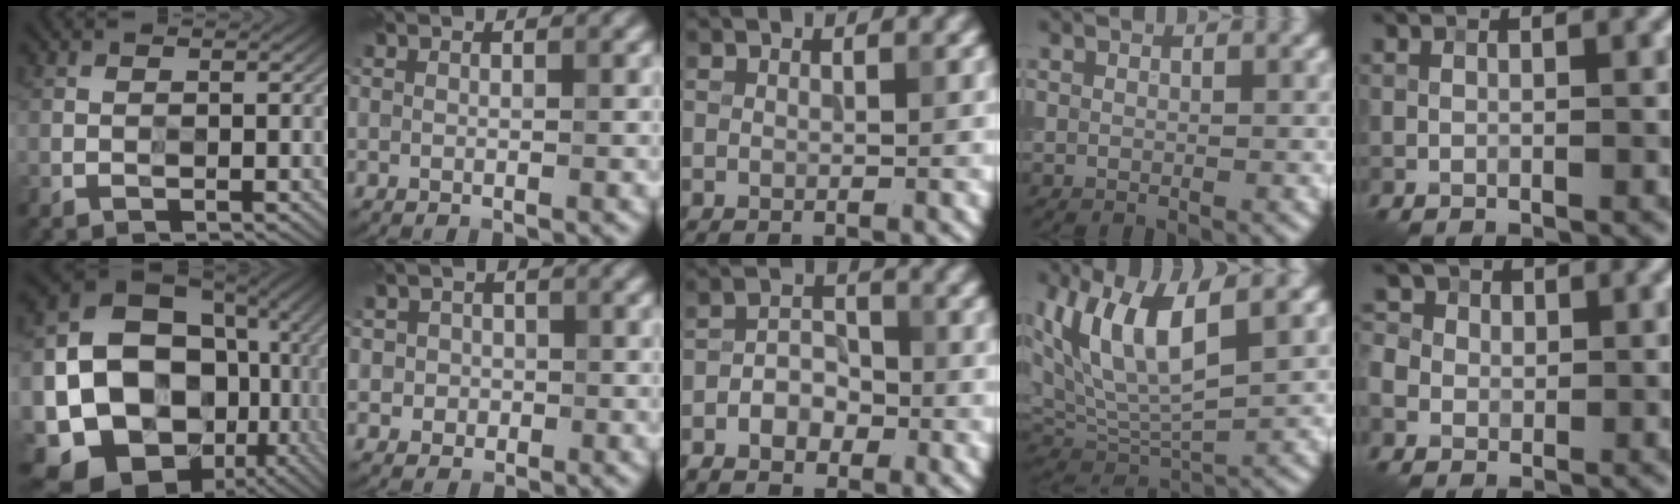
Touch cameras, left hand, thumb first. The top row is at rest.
{"thumb": {"total": 19.4, "force": [-4.4, 15.9, 10.2], "torque": [-0.222, -0.046, -0.059]}, "index": {"total": 2.2, "force": [0.1, 2.2, 0.6], "torque": [0.012, 0.002, -0.013]}, "middle": {"total": 3.3, "force": [-2.0, 2.1, 1.6], "torque": [-0.025, 0.004, -0.039]}, "ring": {"total": 9.7, "force": [4.1, 3.4, 8.0], "torque": [-0.170, 0.003, 0.077]}, "little": {"total": 5.2, "force": [1.0, 4.7, 2.0], "torque": [-0.035, 0.033, -0.005]}}